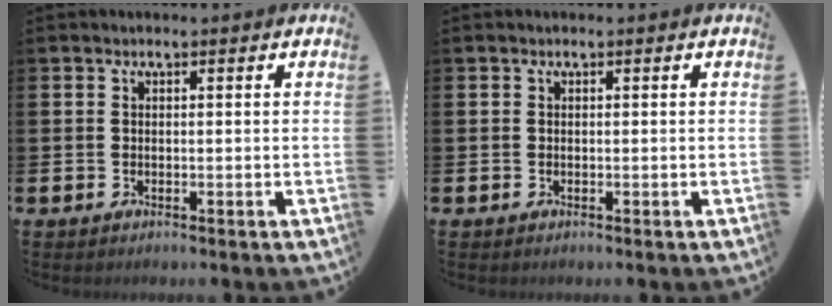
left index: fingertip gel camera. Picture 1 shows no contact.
{"total": 0.0}